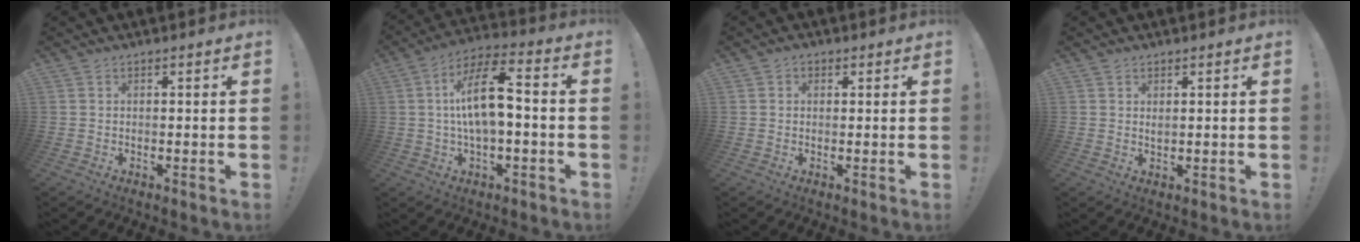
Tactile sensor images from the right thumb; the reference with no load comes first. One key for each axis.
{"total": 14.6, "fx": 0.5, "fy": 5.6, "fz": 13.5, "tx": -0.239, "ty": 0.005, "tz": 0.001}
{"total": 1.4, "fx": 0.3, "fy": 1.2, "fz": 0.5, "tx": -0.010, "ty": 0.002, "tz": 0.006}
{"total": 1.3, "fx": 1.0, "fy": 0.3, "fz": 0.6, "tx": 0.001, "ty": -0.007, "tz": 0.017}